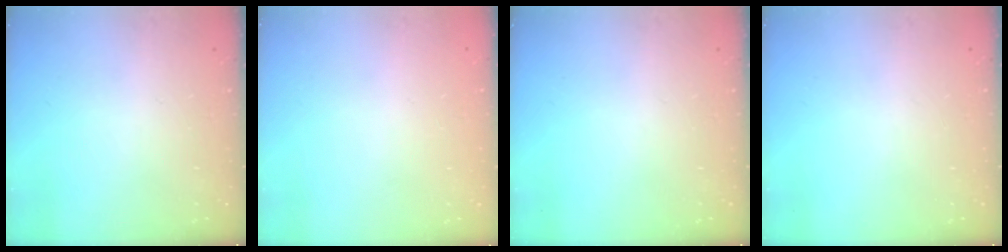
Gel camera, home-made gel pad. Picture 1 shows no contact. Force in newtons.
{"total": 0.0}
{"total": 0.0}
{"total": 0.0}